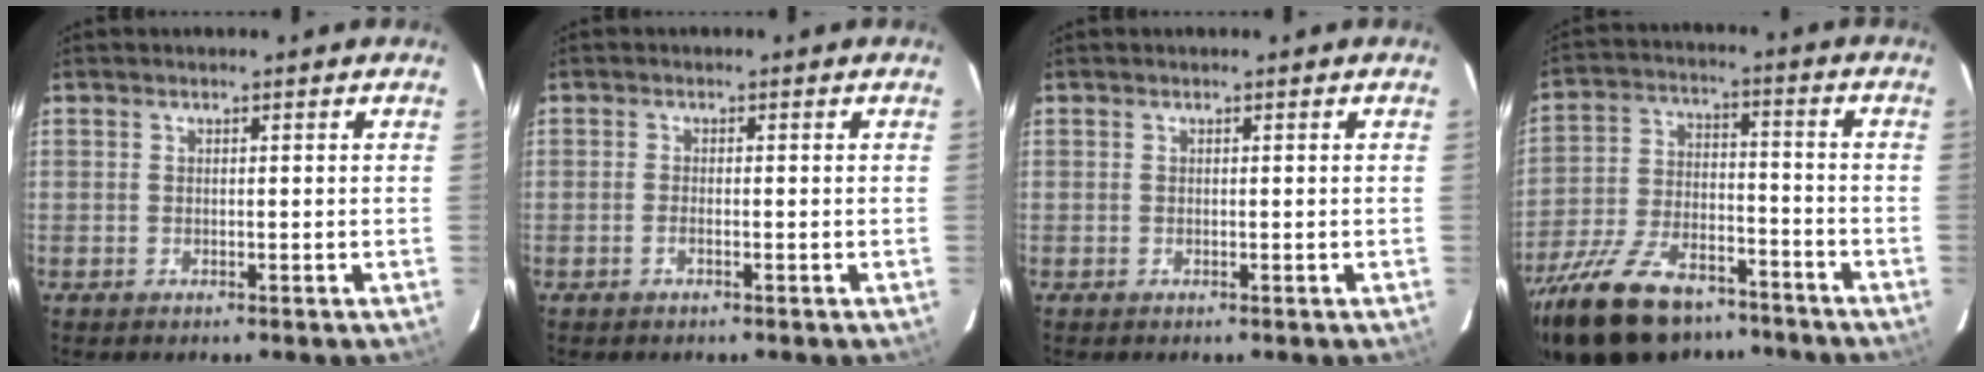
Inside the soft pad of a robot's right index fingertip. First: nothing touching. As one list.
[{"total": 0.8, "force": [-0.6, 0.2, 0.5], "torque": [-0.012, 0.001, -0.012]}, {"total": 0.0}, {"total": 23.6, "force": [-17.5, 10.5, 11.9], "torque": [-0.256, -0.020, -0.282]}]